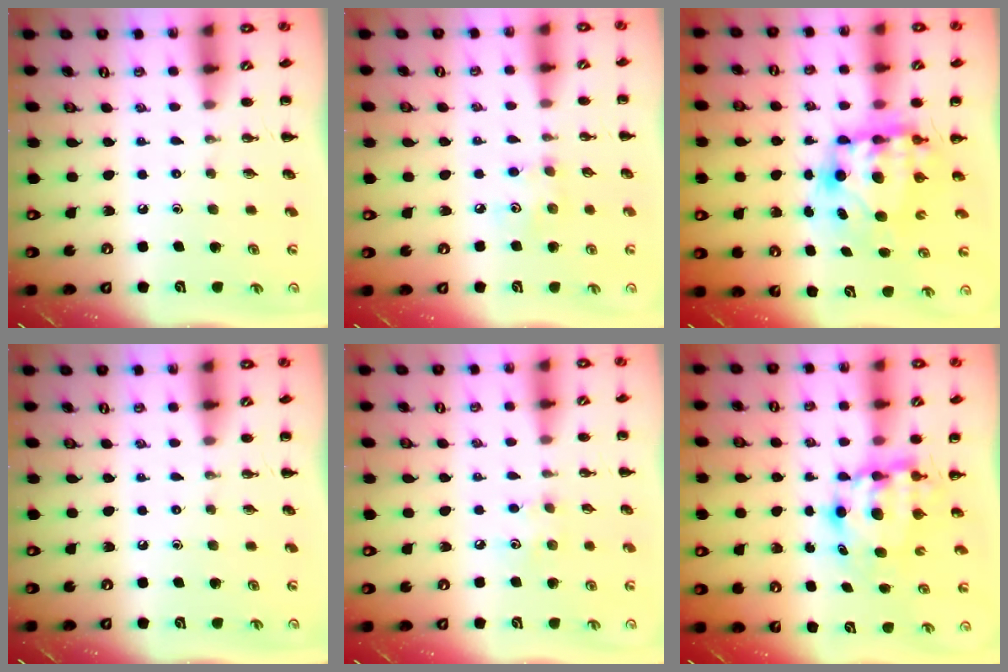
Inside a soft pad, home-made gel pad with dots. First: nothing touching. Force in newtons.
{"total": 3.7, "press": 3.7, "slide": 0.6}
{"total": 10.0, "press": 9.8, "slide": 2.4}
{"total": 0.0}
{"total": 4.7, "press": 4.6, "slide": 1.1}
{"total": 6.5, "press": 6.4, "slide": 1.3}